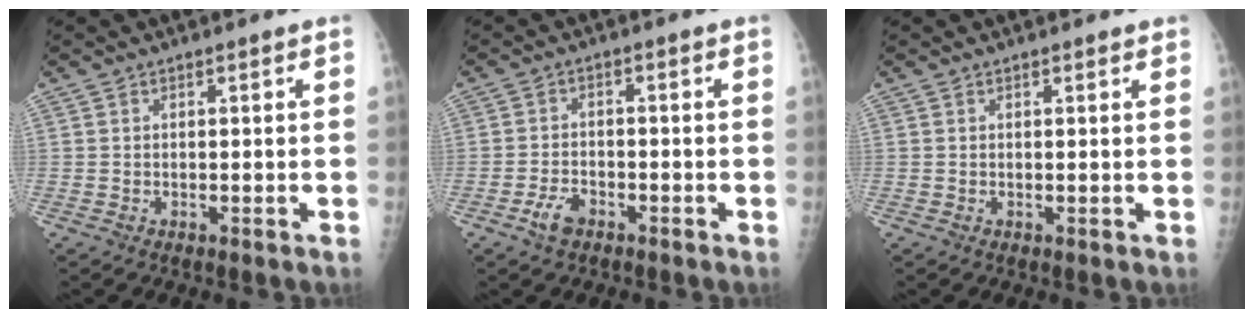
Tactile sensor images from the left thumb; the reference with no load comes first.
{"total": 3.7, "force": [-2.3, 2.0, 2.0], "torque": [-0.037, 0.013, -0.041]}
{"total": 0.9, "force": [0.8, 0.3, 0.4], "torque": [-0.004, 0.000, 0.009]}